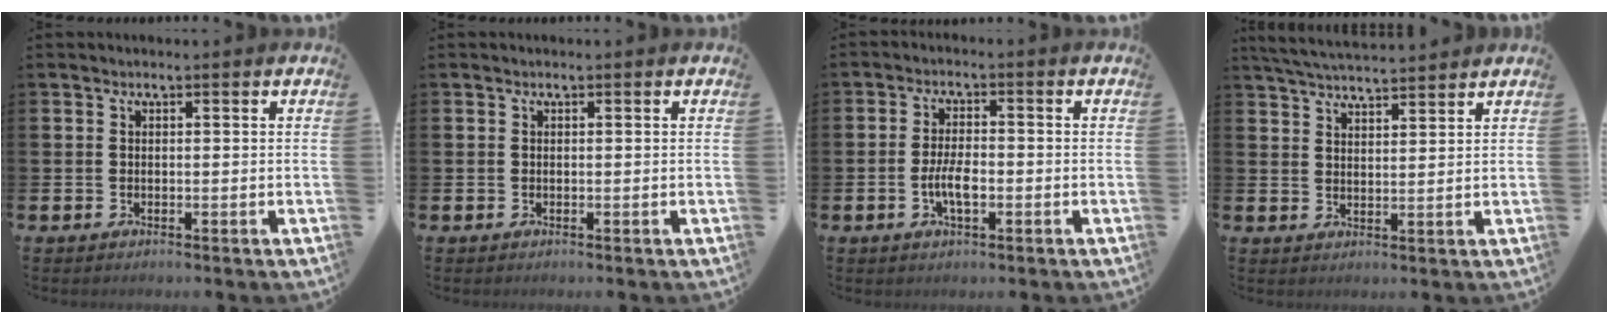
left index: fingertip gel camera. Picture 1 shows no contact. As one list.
[{"total": 0.0}, {"total": 4.0, "force": [-1.0, 1.6, 3.6], "torque": [-0.066, 0.003, -0.022]}, {"total": 4.7, "force": [4.7, 0.2, 0.7], "torque": [-0.034, -0.019, 0.086]}]